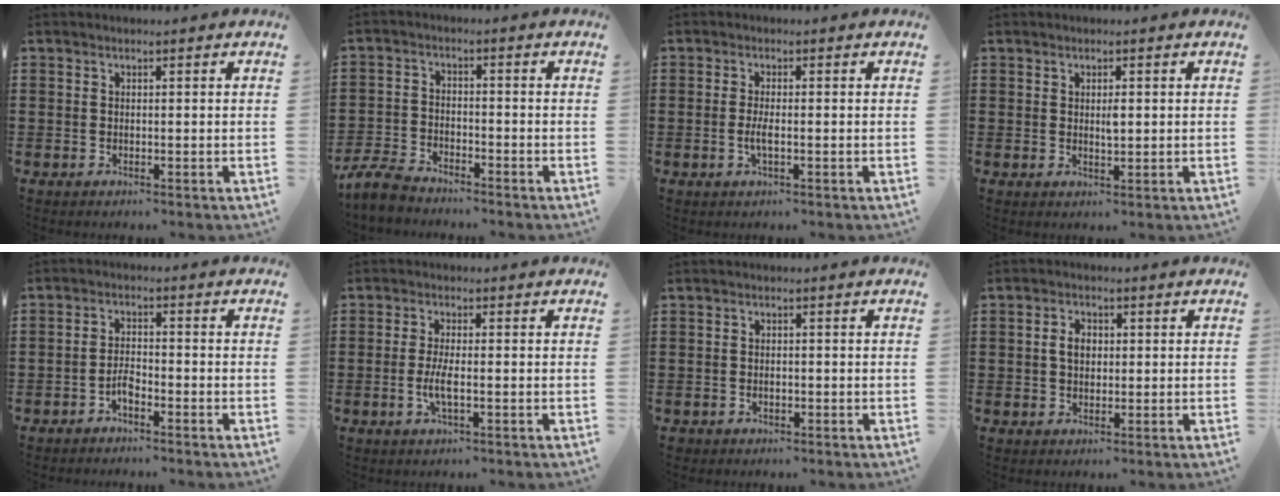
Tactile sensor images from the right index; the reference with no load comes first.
{"total": 4.4, "force": [-4.2, 0.7, 1.2], "torque": [-0.051, -0.008, -0.090]}
{"total": 2.2, "force": [-0.5, 0.4, 2.1], "torque": [-0.045, -0.005, -0.012]}
{"total": 1.7, "force": [0.4, 0.5, 1.6], "torque": [-0.024, -0.003, 0.004]}
{"total": 2.5, "force": [-1.7, 0.9, 1.6], "torque": [-0.033, 0.006, -0.034]}
{"total": 3.4, "force": [-0.8, 0.7, 3.2], "torque": [-0.071, -0.007, -0.020]}
{"total": 0.8, "force": [-0.5, 0.6, 0.3], "torque": [-0.009, 0.000, -0.011]}
{"total": 2.8, "force": [0.2, 1.9, 2.1], "torque": [-0.045, 0.008, 0.003]}